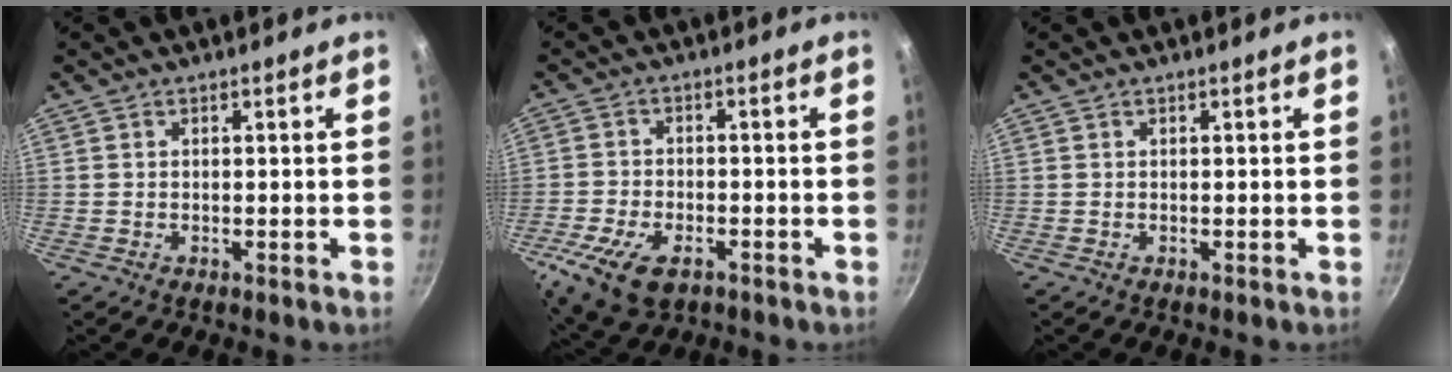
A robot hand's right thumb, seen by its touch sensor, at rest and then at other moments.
{"total": 11.5, "force": [-5.4, 6.2, 7.9], "torque": [-0.162, 0.002, -0.099]}
{"total": 0.0}